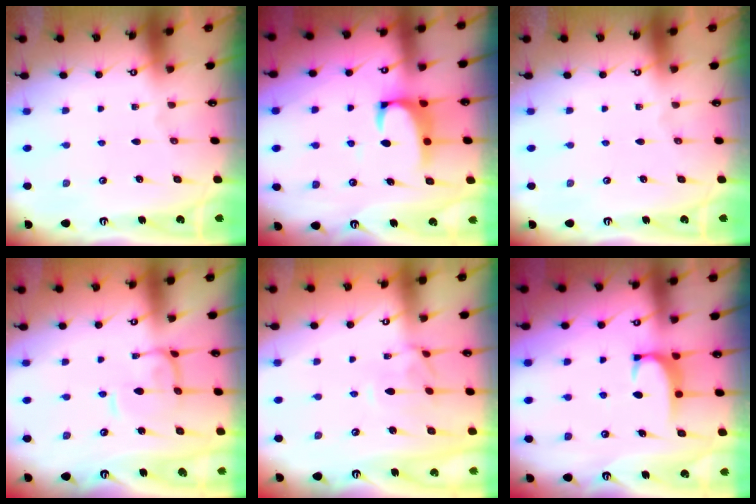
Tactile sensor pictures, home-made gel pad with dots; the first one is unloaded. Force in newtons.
{"total": 2.6, "press": 2.4, "slide": 1.1}
{"total": 0.0}
{"total": 0.6, "press": 0.5, "slide": 0.4}
{"total": 1.4, "press": 1.3, "slide": 0.6}
{"total": 1.9, "press": 1.8, "slide": 0.5}